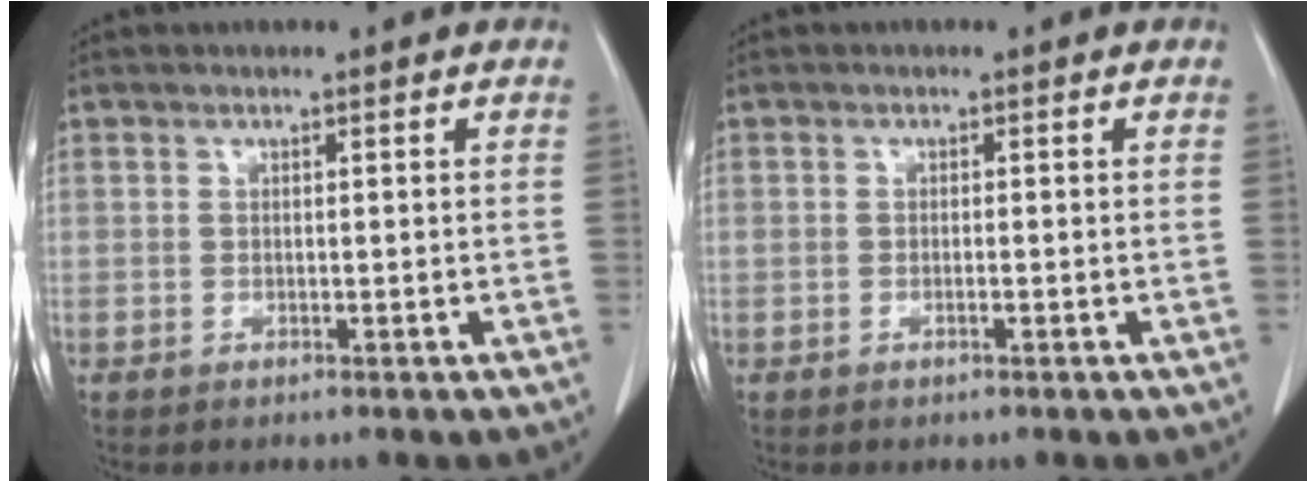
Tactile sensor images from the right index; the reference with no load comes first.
{"total": 0.8, "force": [-0.3, 0.1, 0.7], "torque": [-0.014, 0.000, -0.003]}